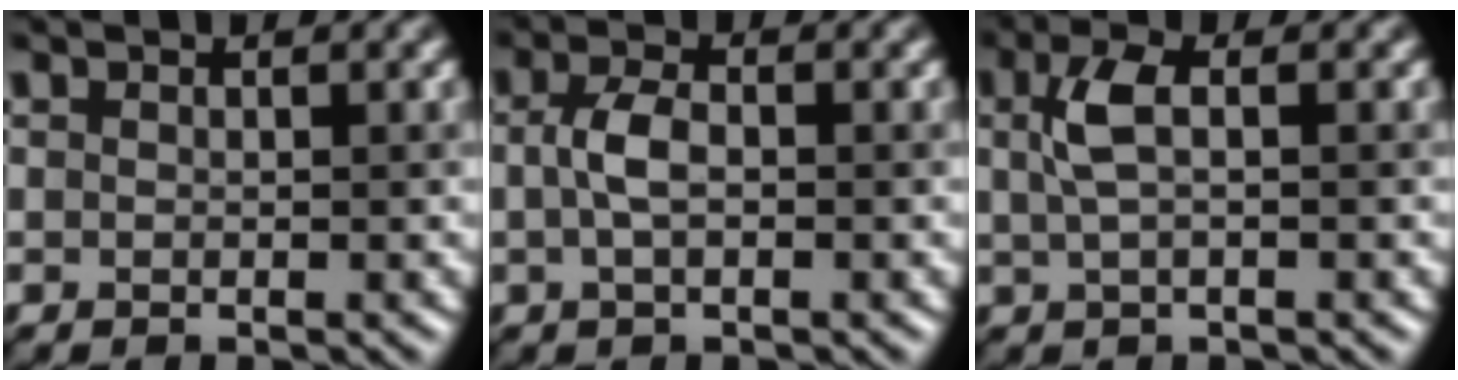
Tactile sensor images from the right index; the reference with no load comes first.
{"total": 2.5, "force": [-0.1, 1.1, 2.2], "torque": [-0.046, 0.009, -0.002]}
{"total": 2.8, "force": [0.6, 1.0, 2.5], "torque": [-0.056, 0.012, 0.013]}